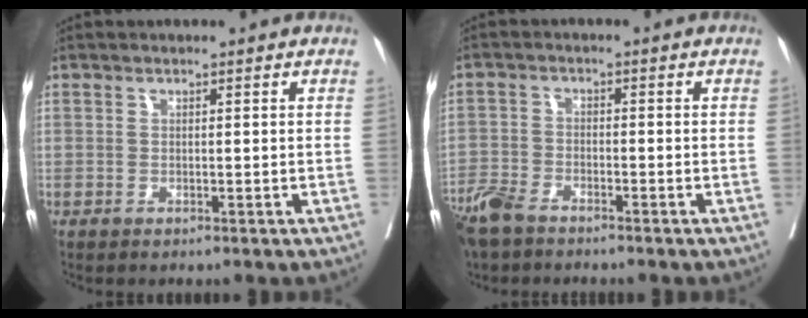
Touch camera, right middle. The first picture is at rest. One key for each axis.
{"total": 6.0, "fx": -5.0, "fy": 1.8, "fz": 2.8, "tx": -0.057, "ty": -0.012, "tz": -0.098}